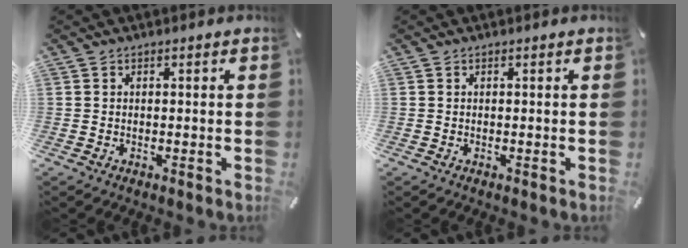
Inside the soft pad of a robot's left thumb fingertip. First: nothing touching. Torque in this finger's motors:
{"motor_torque": [-0.05, -0.01, -0.02, 0.01, 0.00]}